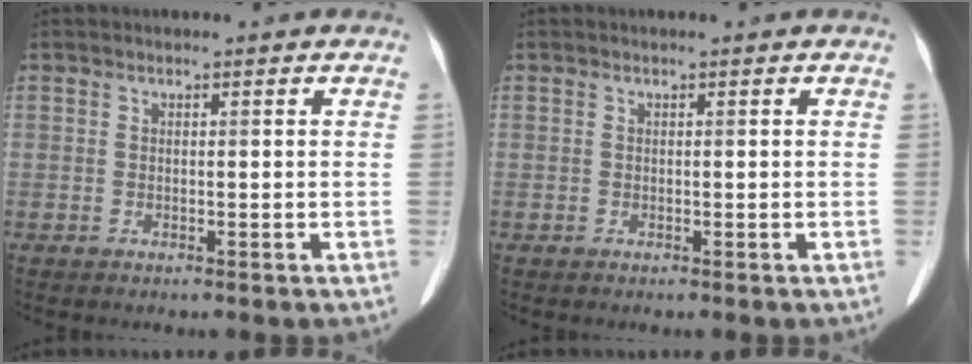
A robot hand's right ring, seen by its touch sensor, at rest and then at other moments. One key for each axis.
{"total": 0.0}